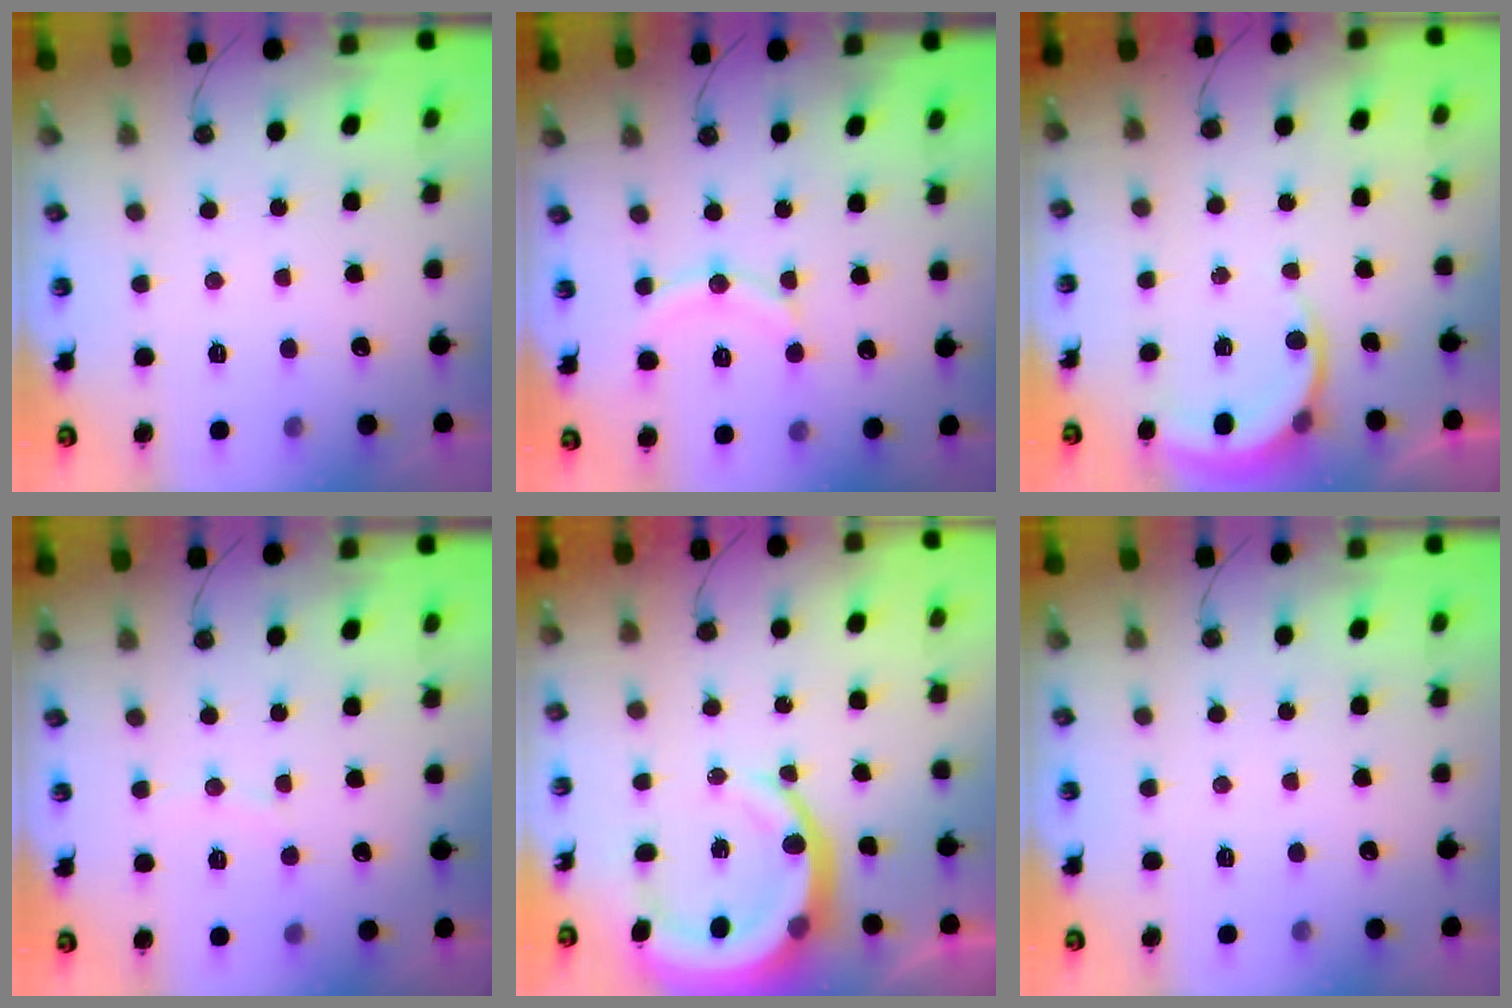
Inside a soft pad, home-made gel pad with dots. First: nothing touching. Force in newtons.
{"total": 11.1, "press": 11.1, "slide": 1.0}
{"total": 5.5, "press": 5.5, "slide": 0.2}
{"total": 4.5, "press": 4.5, "slide": 0.4}
{"total": 13.0, "press": 12.7, "slide": 2.8}
{"total": 0.0}